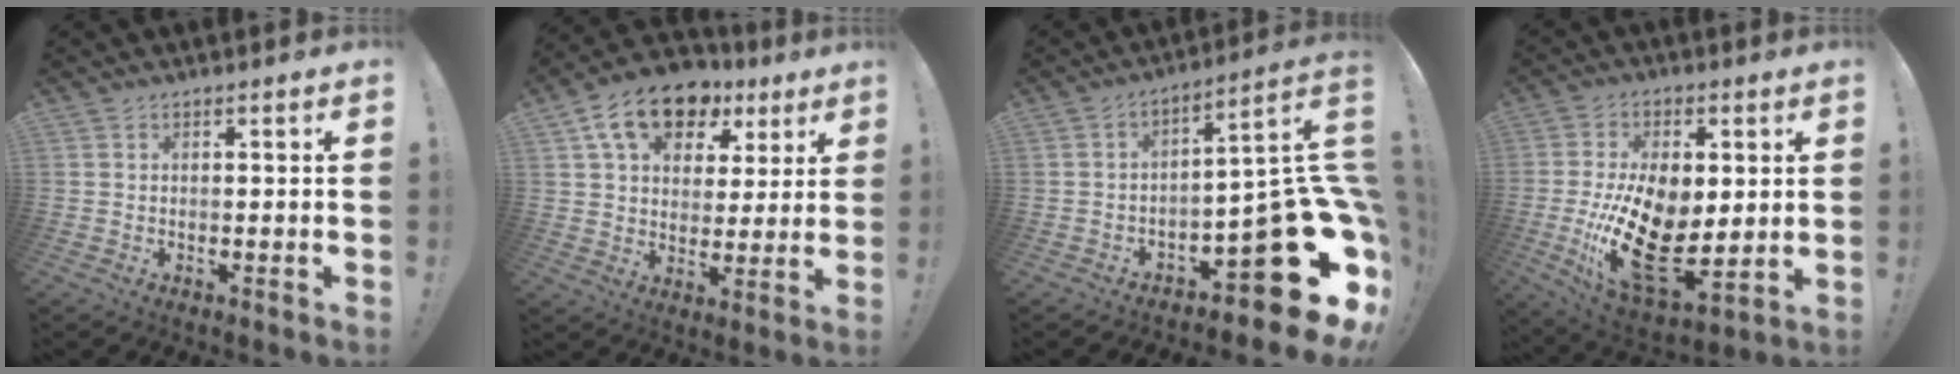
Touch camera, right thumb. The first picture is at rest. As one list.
[{"total": 15.4, "force": [8.4, 9.9, 8.3], "torque": [-0.127, -0.040, 0.154]}, {"total": 22.1, "force": [-8.1, 7.7, 19.0], "torque": [-0.211, 0.019, -0.118]}, {"total": 20.6, "force": [-2.2, 11.6, 17.0], "torque": [-0.323, -0.012, -0.026]}]